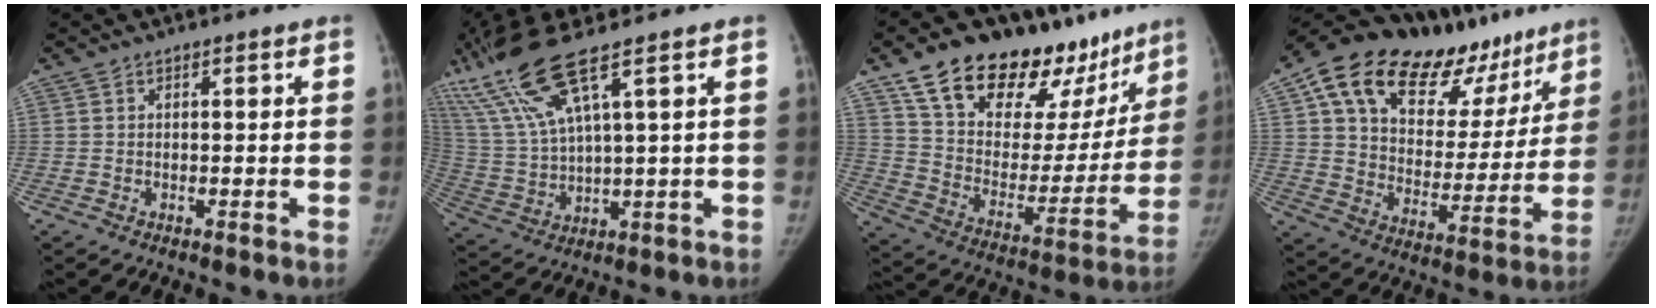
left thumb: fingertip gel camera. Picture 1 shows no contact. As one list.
[{"total": 15.3, "force": [8.7, 2.0, 12.5], "torque": [-0.287, -0.025, 0.182]}, {"total": 29.5, "force": [20.2, 14.7, 15.8], "torque": [-0.198, -0.062, 0.314]}, {"total": 28.6, "force": [18.2, 14.7, 16.6], "torque": [-0.216, -0.022, 0.289]}]